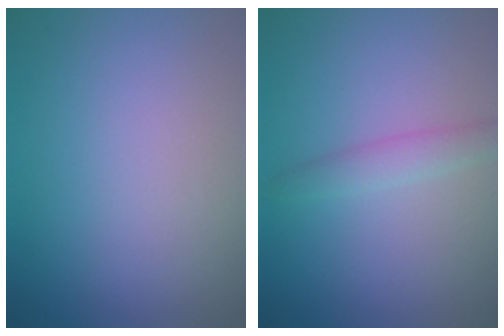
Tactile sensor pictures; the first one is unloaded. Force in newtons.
{"total": 1.7, "press": 1.7, "slide": 0.0}